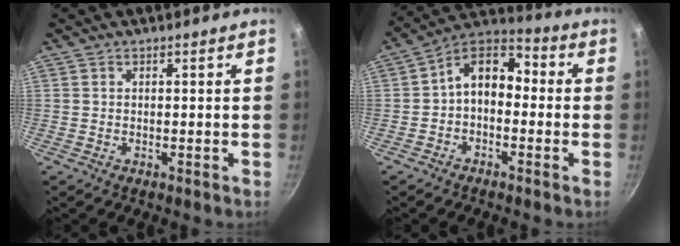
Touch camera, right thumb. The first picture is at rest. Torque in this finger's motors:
{"motor_torque": [1.05, 2.36, 1.34, -0.27, 0.09]}